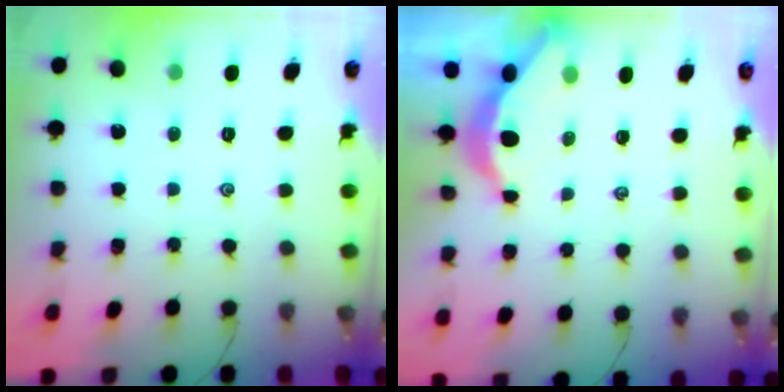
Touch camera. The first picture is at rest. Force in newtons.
{"total": 3.9, "press": 3.9, "slide": 0.5}